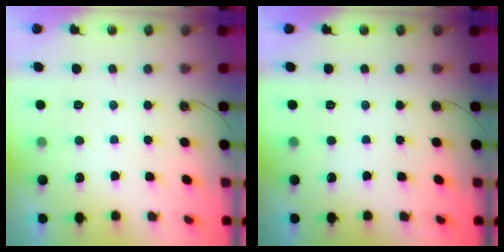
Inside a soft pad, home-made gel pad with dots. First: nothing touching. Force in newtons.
{"total": 0.0}